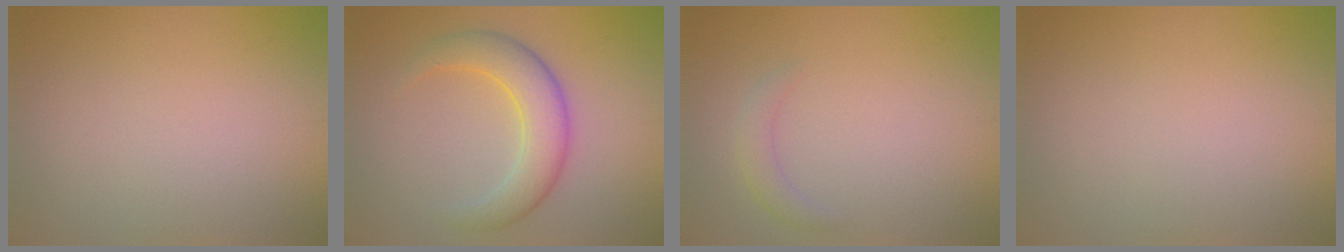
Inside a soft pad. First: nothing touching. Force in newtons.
{"total": 4.5, "press": 4.5, "slide": 0.2}
{"total": 1.3, "press": 1.3, "slide": 0.1}
{"total": 0.0}